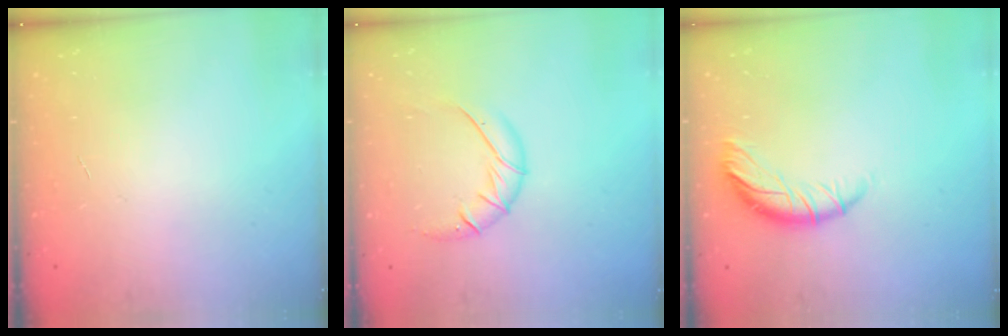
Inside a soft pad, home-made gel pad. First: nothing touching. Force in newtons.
{"total": 10.3, "press": 10.3, "slide": 0.9}
{"total": 10.1, "press": 10.1, "slide": 0.5}